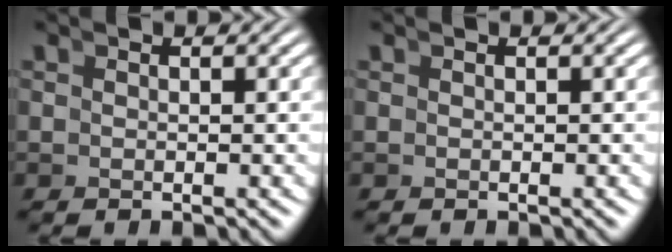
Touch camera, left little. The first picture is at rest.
{"total": 0.0}